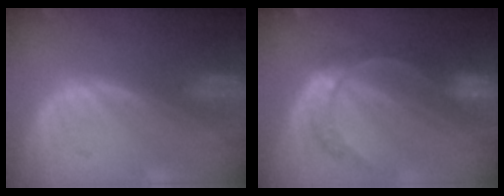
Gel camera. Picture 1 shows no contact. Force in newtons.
{"total": 8.0, "press": 6.7, "slide": 4.4}